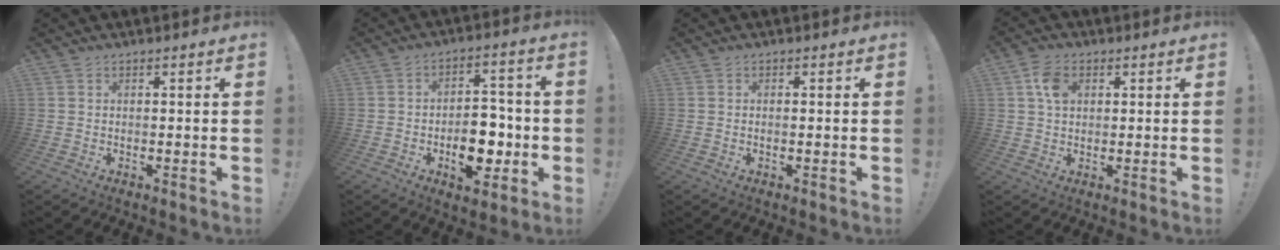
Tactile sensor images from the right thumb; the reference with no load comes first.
{"total": 12.7, "force": [-3.5, 8.0, 9.3], "torque": [-0.126, 0.023, -0.055]}
{"total": 0.7, "force": [-0.2, 0.0, 0.7], "torque": [-0.013, 0.001, -0.003]}
{"total": 5.9, "force": [1.6, 4.1, 3.9], "torque": [-0.065, 0.006, 0.032]}